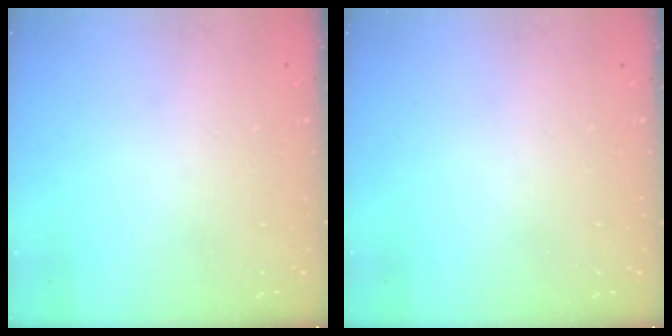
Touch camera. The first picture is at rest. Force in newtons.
{"total": 0.0}